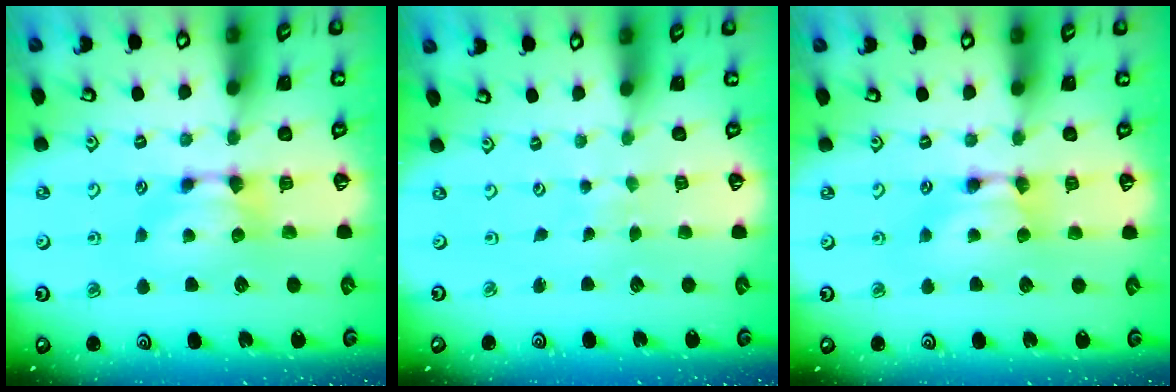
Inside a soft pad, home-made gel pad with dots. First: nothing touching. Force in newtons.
{"total": 6.1, "press": 6.1, "slide": 0.2}
{"total": 1.6, "press": 1.6, "slide": 0.1}